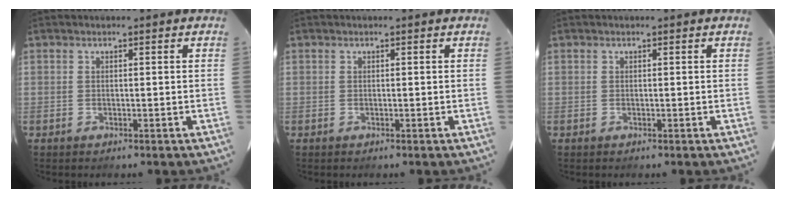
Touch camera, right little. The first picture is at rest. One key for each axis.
{"total": 0.0}
{"total": 0.0}